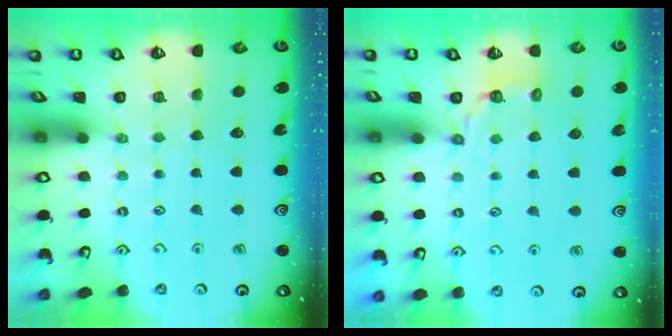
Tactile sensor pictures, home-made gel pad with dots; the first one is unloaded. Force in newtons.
{"total": 3.0, "press": 1.6, "slide": 2.5}